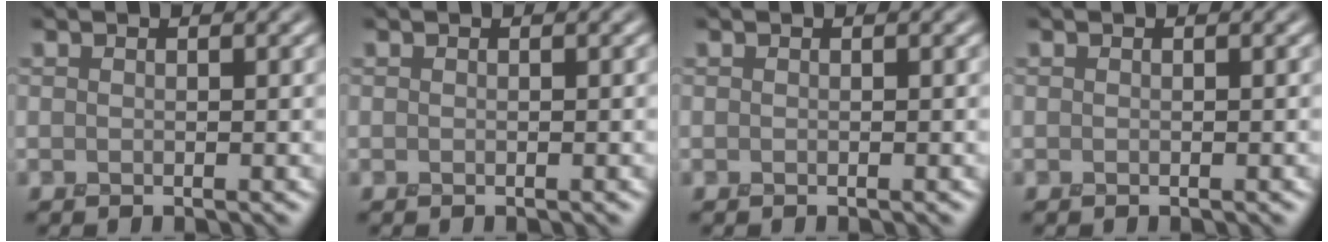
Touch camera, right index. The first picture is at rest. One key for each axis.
{"total": 0.0}
{"total": 0.0}
{"total": 0.0}